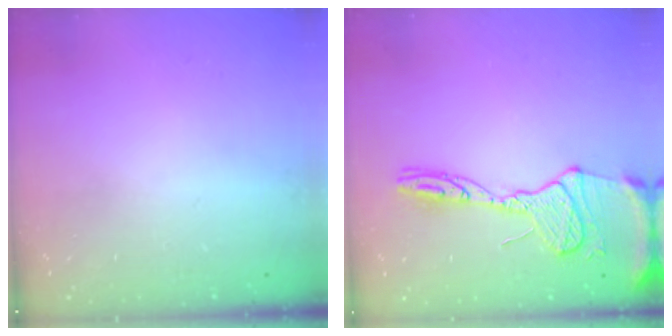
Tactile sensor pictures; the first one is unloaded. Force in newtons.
{"total": 15.9, "press": 15.8, "slide": 1.6}